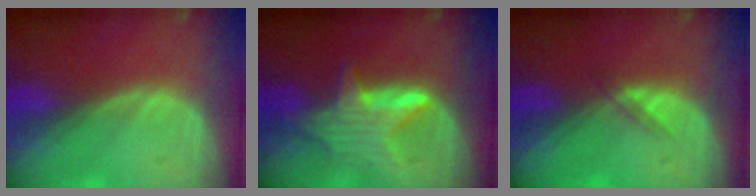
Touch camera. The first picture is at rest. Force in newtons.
{"total": 6.1, "press": 6.1, "slide": 0.1}
{"total": 1.4, "press": 1.1, "slide": 0.8}